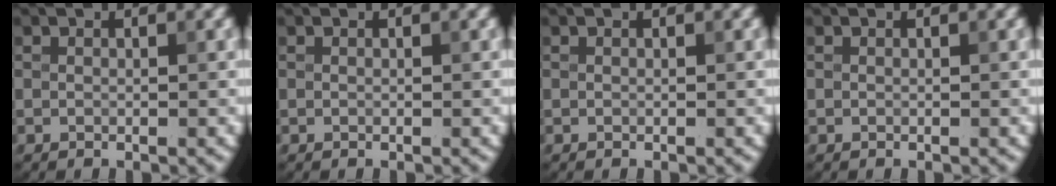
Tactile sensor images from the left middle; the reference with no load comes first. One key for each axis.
{"total": 0.0}
{"total": 0.0}
{"total": 0.0}